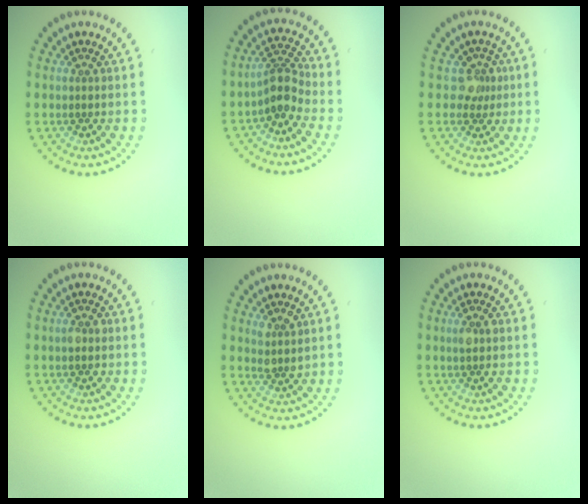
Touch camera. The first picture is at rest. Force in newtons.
{"total": 2.7, "press": 2.1, "slide": 1.7}
{"total": 2.0, "press": 1.5, "slide": 1.3}
{"total": 1.1, "press": 1.1, "slide": 0.1}
{"total": 1.6, "press": 1.4, "slide": 0.8}
{"total": 1.4, "press": 1.3, "slide": 0.5}